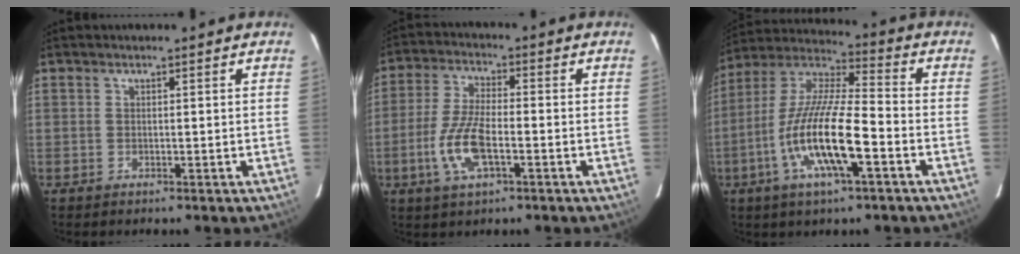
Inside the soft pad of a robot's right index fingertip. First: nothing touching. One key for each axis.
{"total": 9.7, "fx": -3.2, "fy": 3.4, "fz": 8.5, "tx": -0.183, "ty": -0.001, "tz": -0.065}
{"total": 16.2, "fx": -6.0, "fy": 3.5, "fz": 14.7, "tx": -0.293, "ty": -0.012, "tz": -0.121}